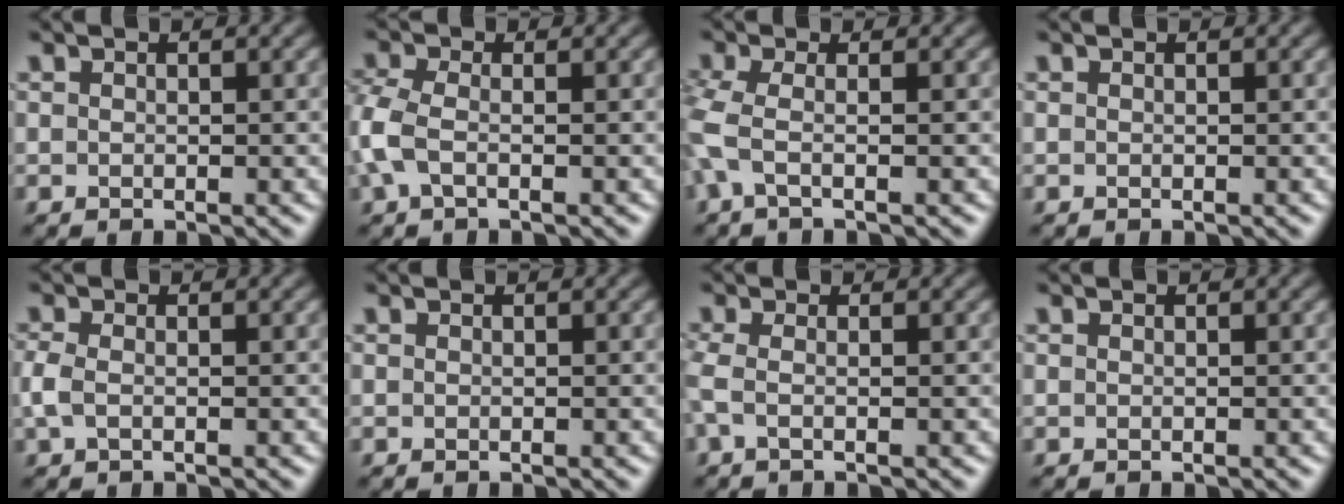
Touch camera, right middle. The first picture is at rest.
{"total": 2.8, "force": [-0.4, 1.5, 2.3], "torque": [-0.067, 0.005, -0.019]}
{"total": 2.7, "force": [-0.5, 0.8, 2.5], "torque": [-0.069, -0.005, -0.019]}
{"total": 0.0}
{"total": 1.7, "force": [-0.2, 1.0, 1.3], "torque": [-0.039, 0.002, -0.008]}
{"total": 0.0}
{"total": 1.6, "force": [-0.2, 0.5, 1.5], "torque": [-0.039, -0.005, -0.014]}
{"total": 0.0}